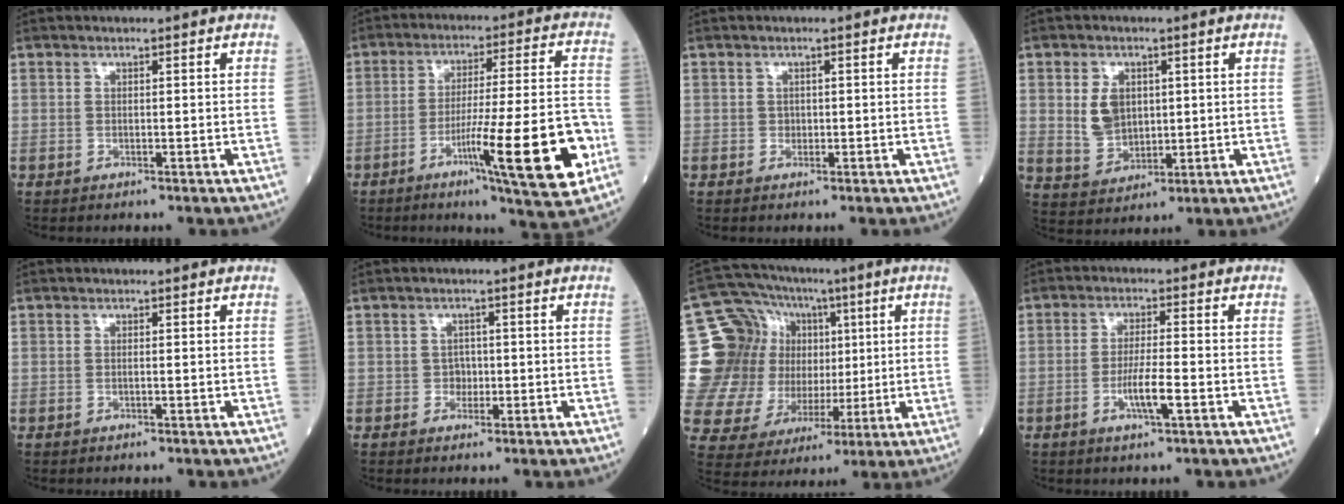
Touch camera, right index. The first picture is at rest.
{"total": 16.8, "force": [-6.5, 0.5, 15.5], "torque": [-0.231, -0.010, -0.096]}
{"total": 0.6, "force": [0.0, 0.6, 0.2], "torque": [-0.001, 0.001, -0.001]}
{"total": 6.0, "force": [1.2, 4.4, 3.9], "torque": [-0.081, 0.006, 0.035]}
{"total": 0.0}
{"total": 1.6, "force": [-0.3, 1.3, 0.8], "torque": [-0.009, 0.004, -0.004]}
{"total": 18.4, "force": [3.4, 15.6, 9.0], "torque": [-0.165, 0.066, 0.081]}
{"total": 5.0, "force": [-1.8, 0.1, 4.7], "torque": [-0.090, -0.007, -0.034]}